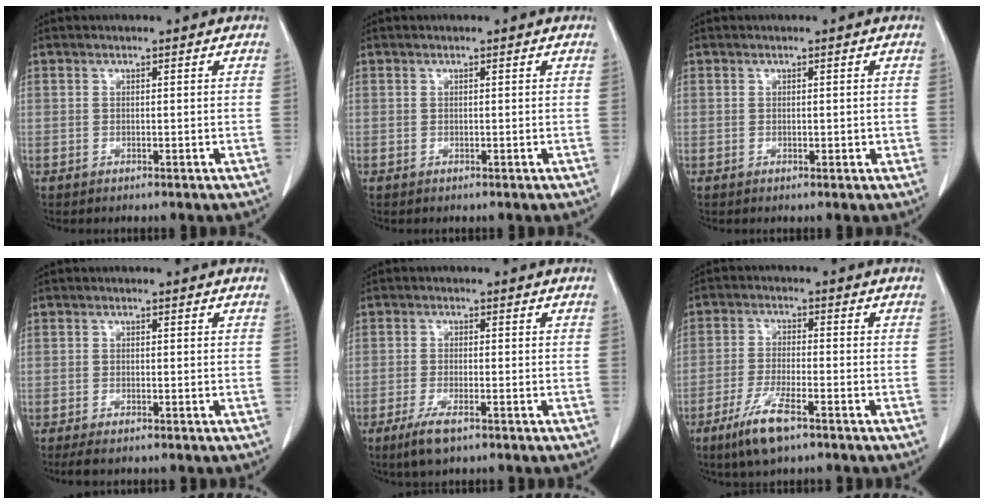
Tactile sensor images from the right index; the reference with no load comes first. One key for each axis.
{"total": 0.0}
{"total": 1.0, "fx": -0.1, "fy": 0.5, "fz": 0.9, "tx": -0.012, "ty": -0.001, "tz": 0.000}
{"total": 2.6, "fx": -2.0, "fy": 0.6, "fz": 1.5, "tx": -0.026, "ty": -0.007, "tz": -0.028}
{"total": 4.4, "fx": -2.8, "fy": 0.9, "fz": 3.3, "tx": -0.075, "ty": -0.010, "tz": -0.048}
{"total": 7.5, "fx": -4.8, "fy": 1.3, "fz": 5.7, "tx": -0.120, "ty": -0.014, "tz": -0.085}